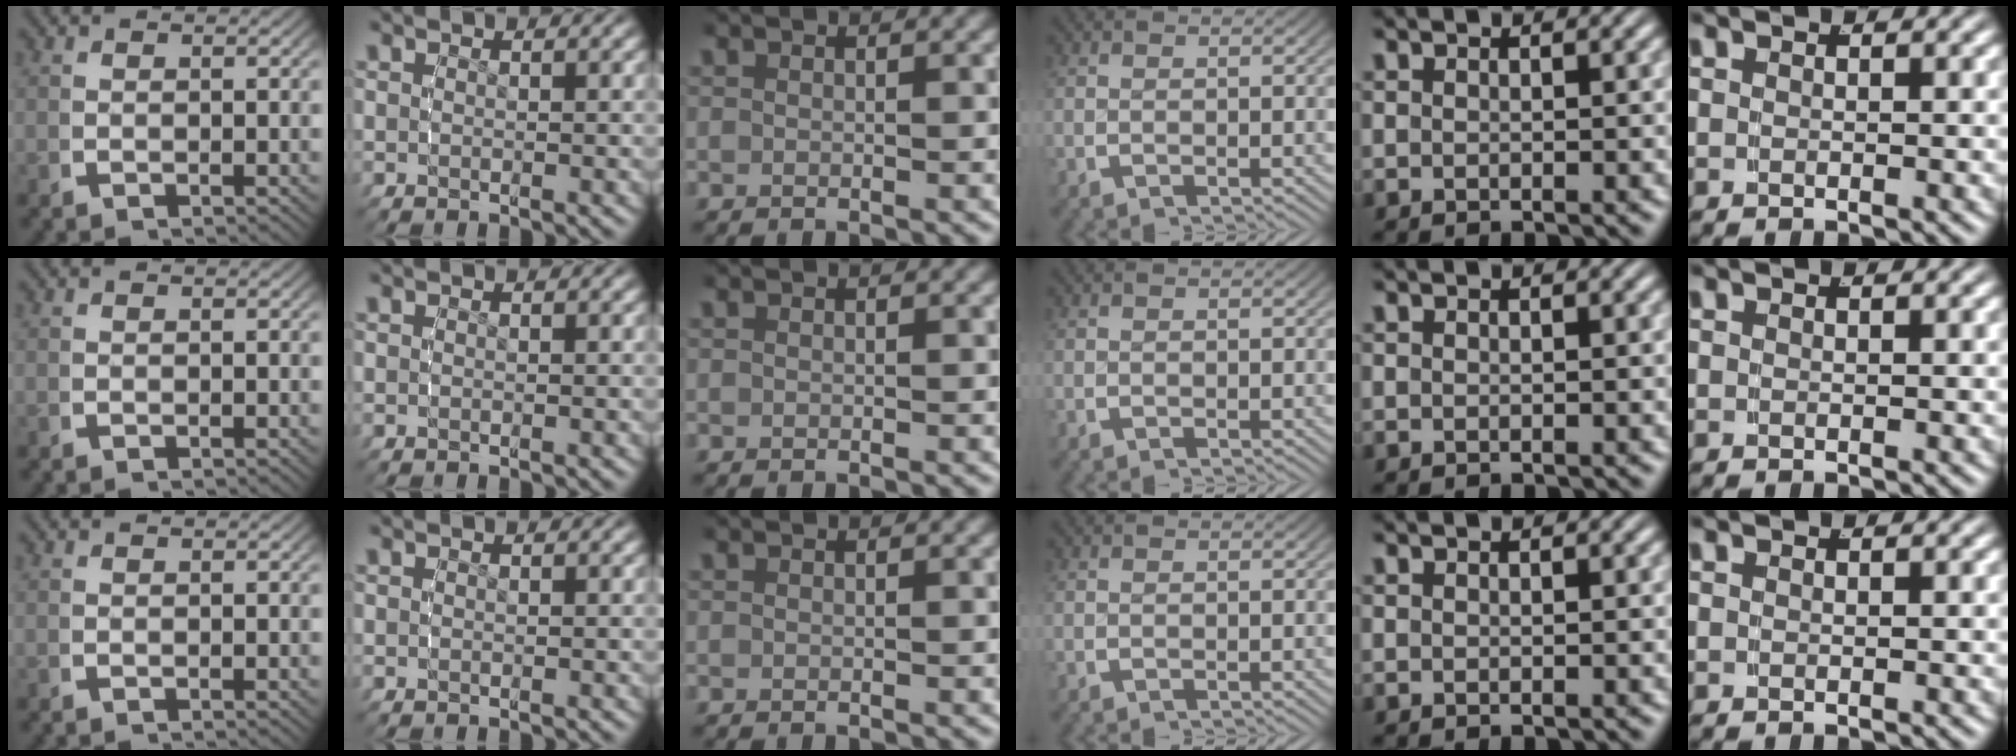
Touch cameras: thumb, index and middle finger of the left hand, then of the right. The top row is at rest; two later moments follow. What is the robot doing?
{"motion": "reach", "object": "shoes"}